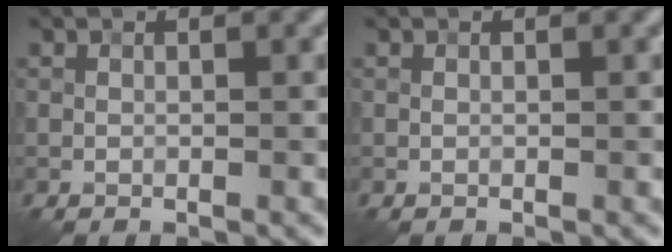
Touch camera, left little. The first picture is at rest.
{"total": 0.0}